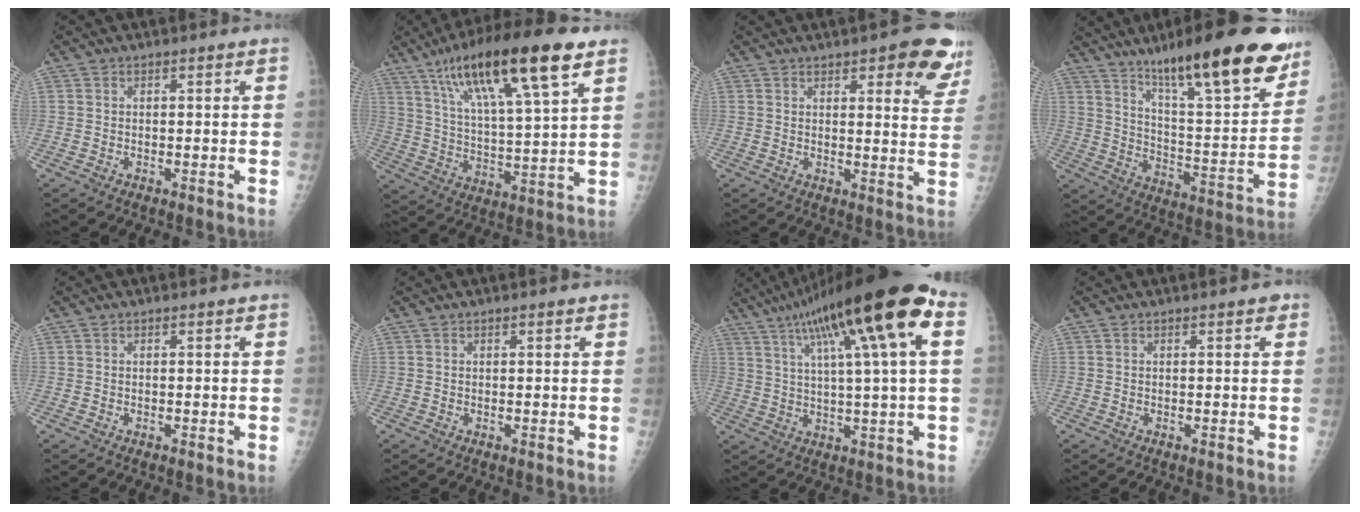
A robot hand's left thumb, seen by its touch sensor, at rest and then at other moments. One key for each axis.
{"total": 21.6, "fx": 12.1, "fy": 4.6, "fz": 17.3, "tx": -0.287, "ty": -0.024, "tz": 0.215}
{"total": 11.4, "fx": 6.9, "fy": 4.1, "fz": 8.2, "tx": -0.051, "ty": -0.032, "tz": 0.072}
{"total": 24.4, "fx": 16.5, "fy": 5.2, "fz": 17.2, "tx": -0.228, "ty": -0.069, "tz": 0.260}
{"total": 0.0}
{"total": 0.5, "fx": 0.3, "fy": 0.2, "fz": 0.4, "tx": -0.005, "ty": 0.000, "tz": 0.003}
{"total": 21.5, "fx": 8.6, "fy": 2.8, "fz": 19.4, "tx": -0.326, "ty": 0.022, "tz": 0.134}
{"total": 0.7, "fx": 0.3, "fy": 0.3, "fz": 0.5, "tx": -0.003, "ty": 0.001, "tz": 0.001}